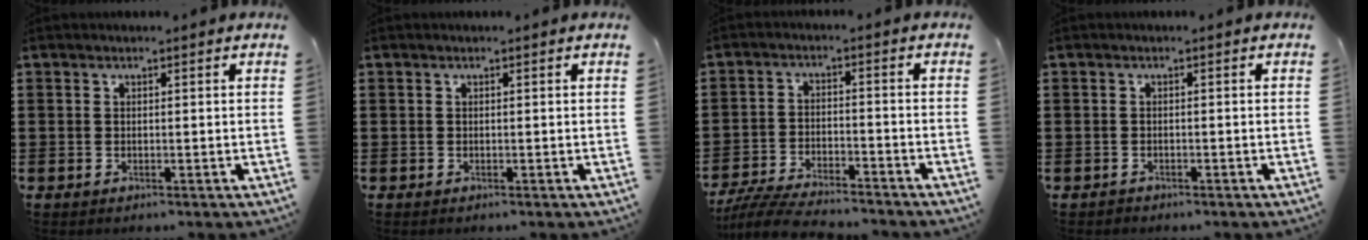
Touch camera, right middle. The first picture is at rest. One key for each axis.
{"total": 0.0}
{"total": 5.7, "fx": -5.5, "fy": 0.5, "fz": 1.6, "tx": -0.044, "ty": -0.004, "tz": -0.110}
{"total": 0.6, "fx": -0.6, "fy": 0.3, "fz": 0.0, "tx": -0.001, "ty": 0.002, "tz": -0.013}